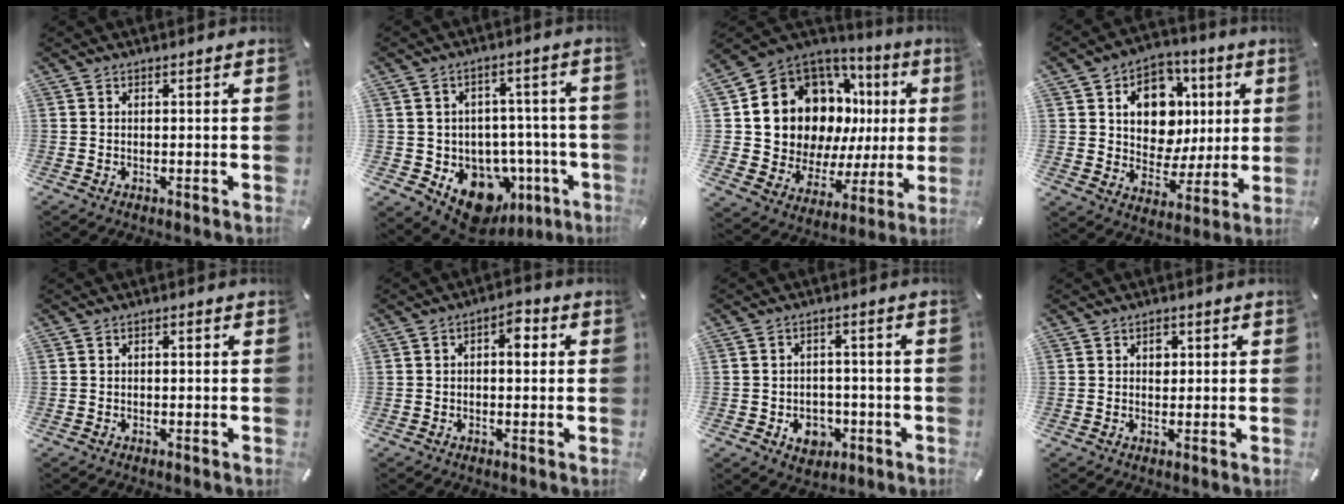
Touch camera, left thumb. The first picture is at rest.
{"total": 12.1, "force": [-5.6, 9.3, 5.4], "torque": [-0.073, 0.023, -0.078]}
{"total": 15.5, "force": [6.5, 11.8, 7.7], "torque": [-0.129, -0.074, 0.137]}
{"total": 13.6, "force": [3.2, 11.3, 6.7], "torque": [-0.095, -0.015, 0.066]}
{"total": 0.8, "force": [-0.2, 0.7, 0.5], "torque": [-0.009, 0.004, -0.005]}
{"total": 4.4, "force": [0.5, 2.8, 3.4], "torque": [-0.037, 0.001, -0.001]}
{"total": 6.5, "force": [-2.2, 5.5, 2.8], "torque": [-0.037, 0.012, -0.038]}
{"total": 2.5, "force": [0.5, 2.0, 1.4], "torque": [0.002, -0.006, 0.000]}